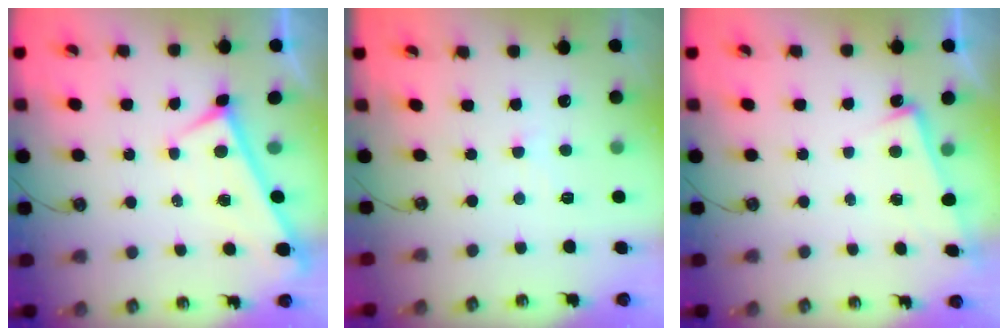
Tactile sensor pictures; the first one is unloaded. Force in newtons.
{"total": 0.5, "press": 0.3, "slide": 0.4}
{"total": 6.8, "press": 6.8, "slide": 0.5}